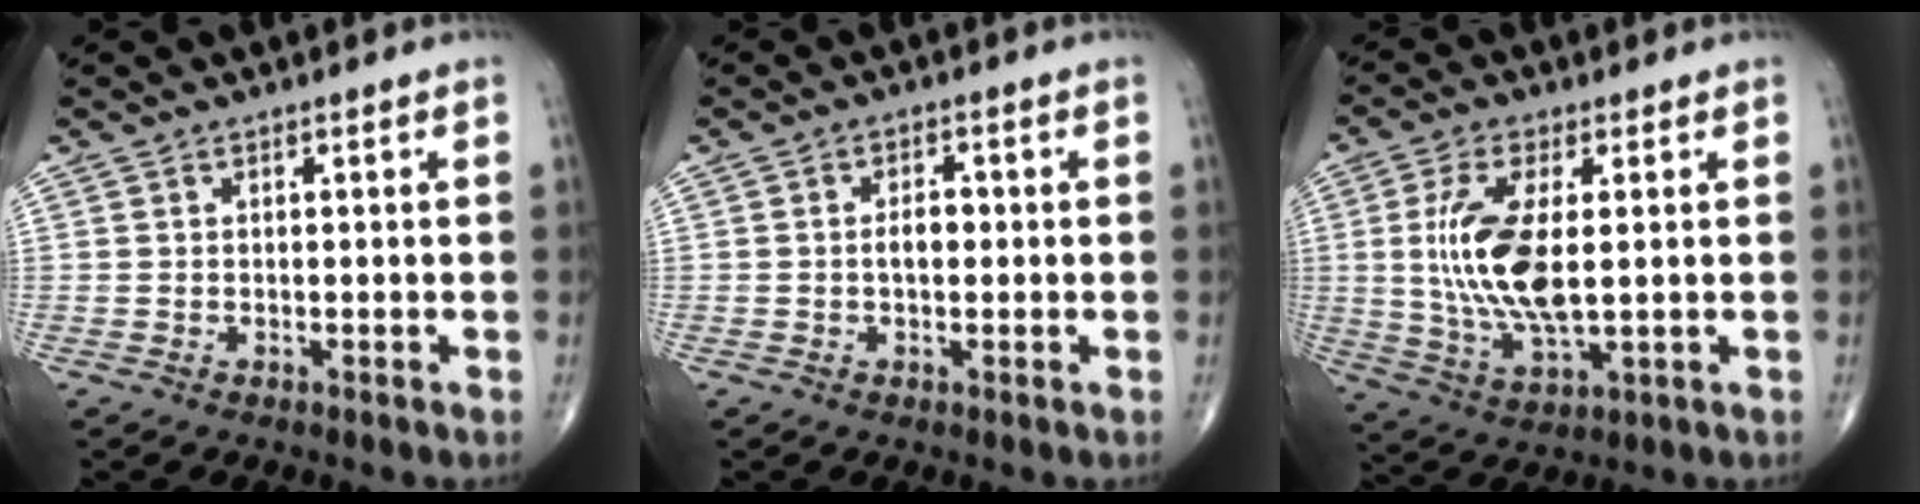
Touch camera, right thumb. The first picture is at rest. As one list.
[{"total": 4.1, "force": [-0.2, 2.4, 3.3], "torque": [-0.055, 0.012, -0.007]}, {"total": 13.5, "force": [1.1, 5.5, 12.3], "torque": [-0.258, -0.014, 0.029]}]